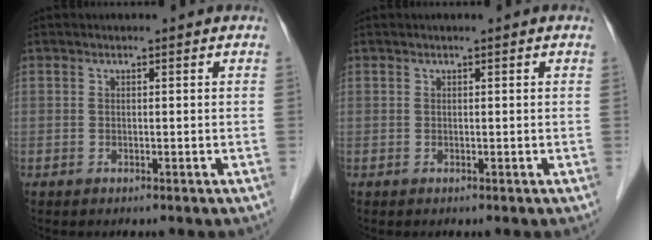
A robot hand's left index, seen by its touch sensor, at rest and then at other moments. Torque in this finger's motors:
{"motor_torque": [0.70, -1.21, 0.13, 0.02]}